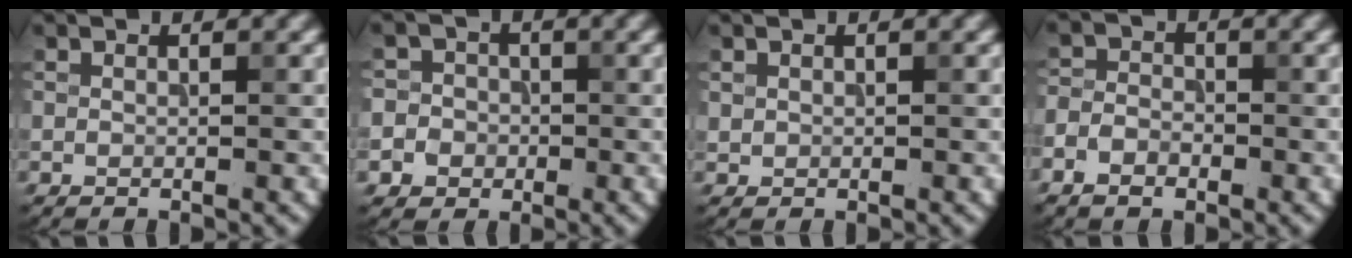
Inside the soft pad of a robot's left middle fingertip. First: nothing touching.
{"total": 4.8, "force": [-1.5, 4.5, 0.8], "torque": [0.008, 0.011, -0.047]}
{"total": 0.5, "force": [0.2, 0.5, 0.1], "torque": [0.003, -0.003, 0.005]}
{"total": 3.0, "force": [-1.7, 2.0, 1.5], "torque": [-0.018, -0.002, -0.042]}